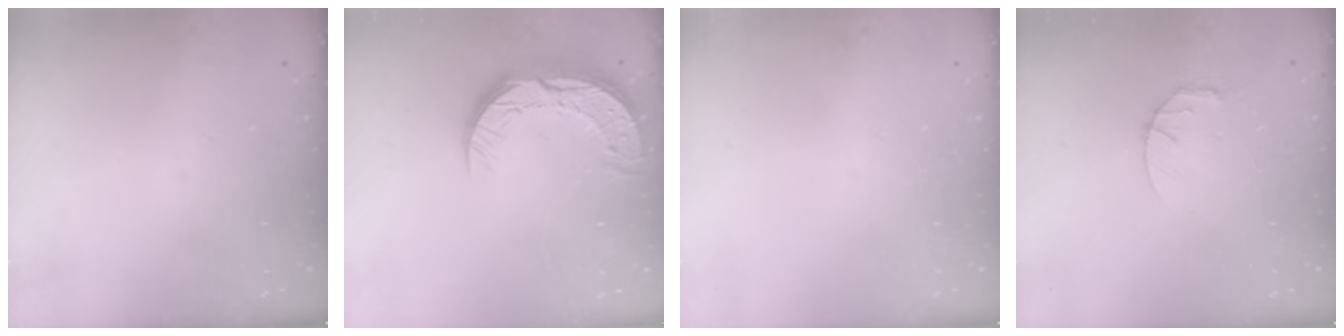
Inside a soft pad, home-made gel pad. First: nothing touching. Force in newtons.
{"total": 11.9, "press": 11.9, "slide": 0.9}
{"total": 0.0}
{"total": 3.1, "press": 3.1, "slide": 0.4}